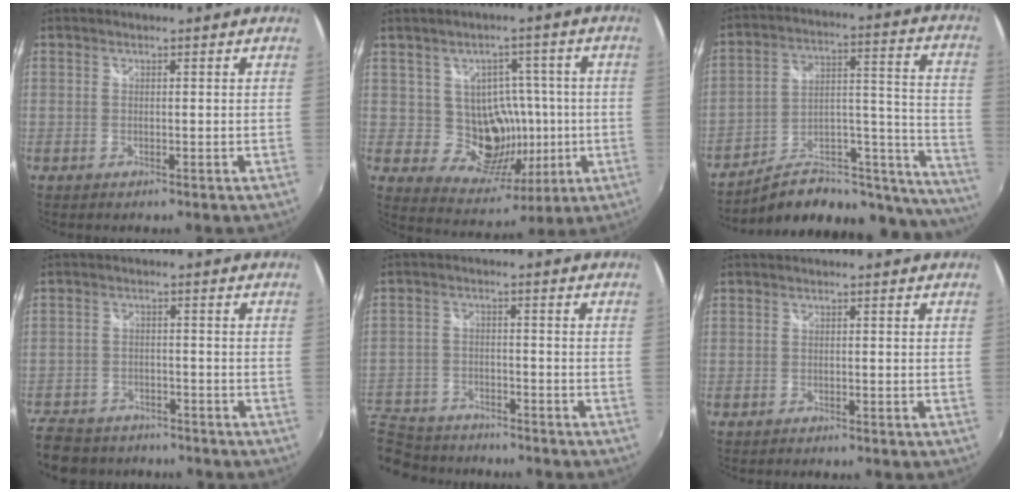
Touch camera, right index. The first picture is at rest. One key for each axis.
{"total": 10.7, "fx": -0.5, "fy": 9.8, "fz": 4.2, "tx": -0.075, "ty": 0.008, "tz": 0.006}
{"total": 23.4, "fx": -17.0, "fy": 9.7, "fz": 12.8, "tx": -0.143, "ty": 0.031, "tz": -0.234}
{"total": 13.1, "fx": -10.5, "fy": 7.0, "fz": 3.7, "tx": -0.125, "ty": 0.003, "tz": -0.167}
{"total": 15.6, "fx": -12.3, "fy": 7.9, "fz": 5.3, "tx": -0.161, "ty": -0.005, "tz": -0.204}
{"total": 1.2, "fx": -1.1, "fy": 0.3, "fz": 0.0, "tx": -0.005, "ty": -0.008, "tz": -0.019}